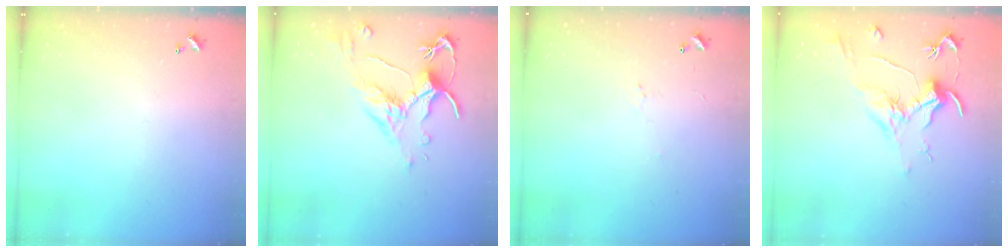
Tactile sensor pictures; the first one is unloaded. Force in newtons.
{"total": 2.5, "press": 2.1, "slide": 1.4}
{"total": 1.9, "press": 1.8, "slide": 0.6}
{"total": 2.0, "press": 1.8, "slide": 0.8}